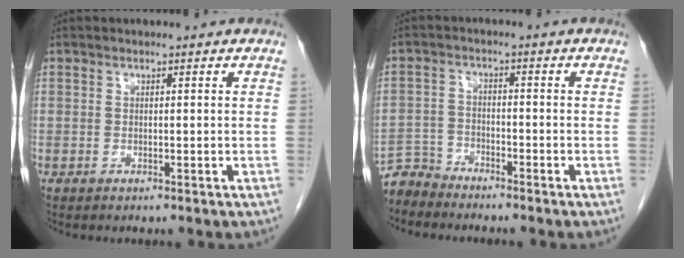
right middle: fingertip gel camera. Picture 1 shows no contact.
{"total": 3.8, "force": [-3.7, 0.5, -0.7], "torque": [0.017, -0.009, -0.074]}